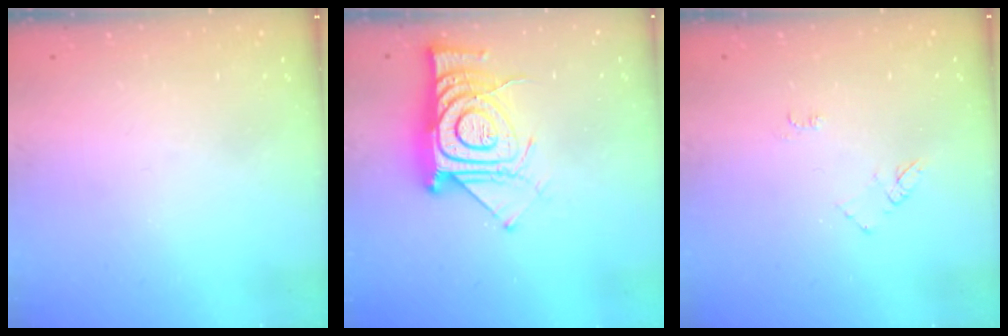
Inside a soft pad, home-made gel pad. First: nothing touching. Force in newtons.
{"total": 15.0, "press": 14.9, "slide": 1.3}
{"total": 5.9, "press": 5.8, "slide": 0.5}